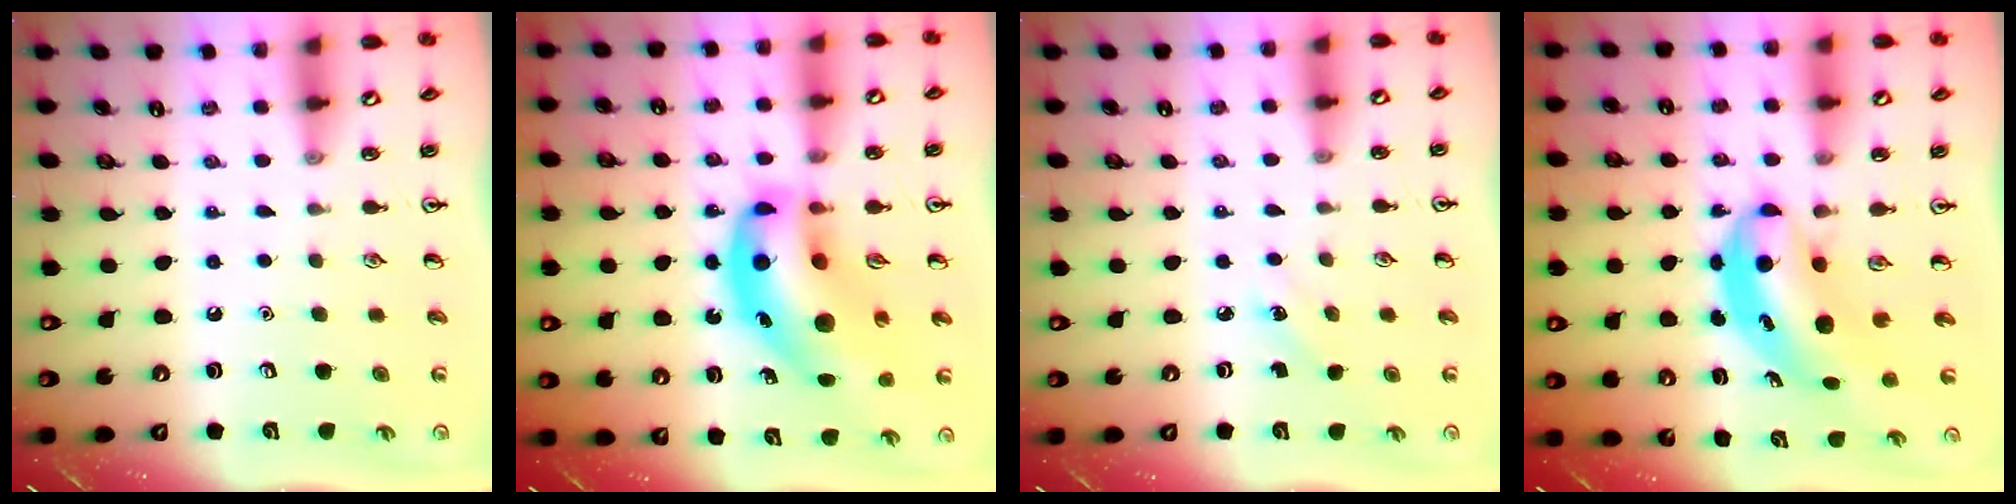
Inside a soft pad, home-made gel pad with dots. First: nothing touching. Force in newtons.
{"total": 18.9, "press": 18.2, "slide": 5.2}
{"total": 2.8, "press": 2.6, "slide": 1.0}
{"total": 6.2, "press": 6.0, "slide": 1.7}